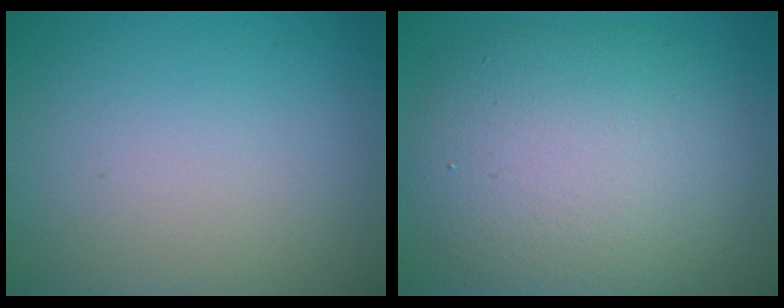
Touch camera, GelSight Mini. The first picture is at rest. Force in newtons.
{"total": 9.4, "press": 9.4, "slide": 0.5}